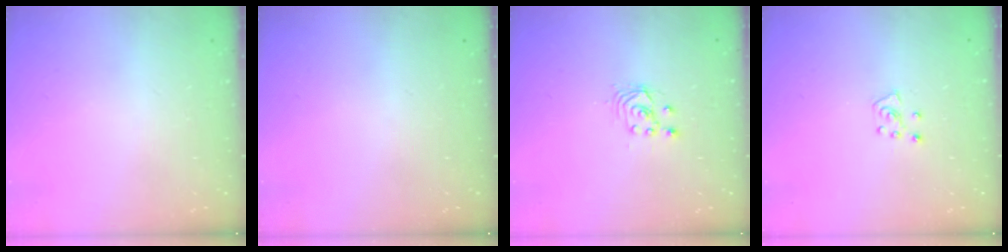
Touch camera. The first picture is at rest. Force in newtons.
{"total": 0.0}
{"total": 2.5, "press": 2.5, "slide": 0.2}
{"total": 5.0, "press": 5.0, "slide": 0.4}